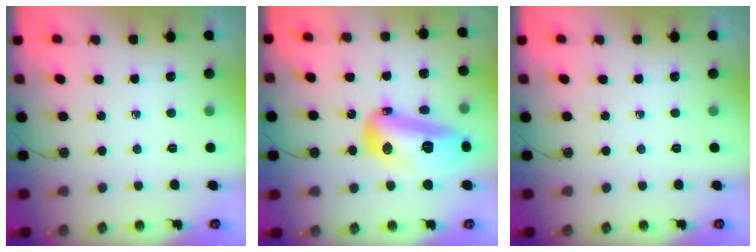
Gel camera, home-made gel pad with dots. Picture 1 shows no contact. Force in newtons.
{"total": 17.6, "press": 17.5, "slide": 1.5}
{"total": 0.0}